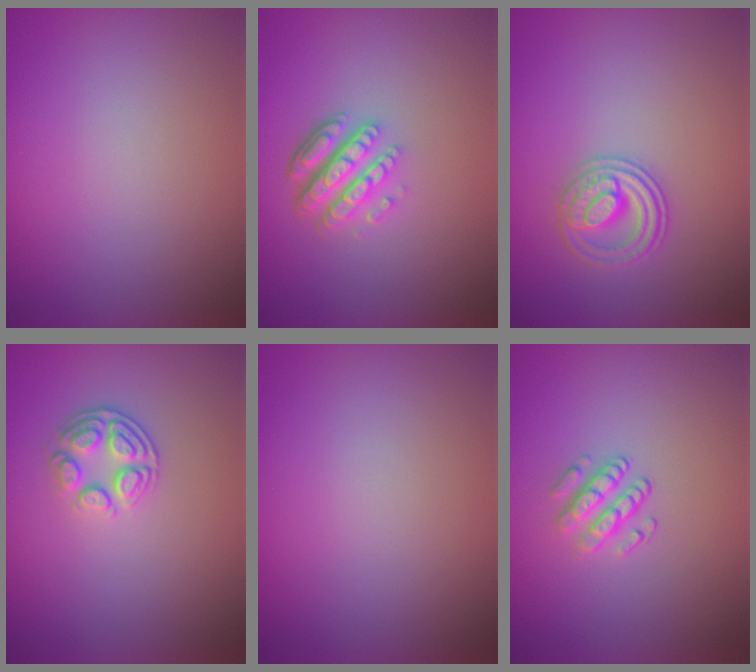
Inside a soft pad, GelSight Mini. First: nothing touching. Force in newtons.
{"total": 4.8, "press": 3.4, "slide": 3.4}
{"total": 2.7, "press": 2.6, "slide": 0.3}
{"total": 2.8, "press": 2.6, "slide": 1.2}
{"total": 0.0}
{"total": 2.0, "press": 1.6, "slide": 1.3}